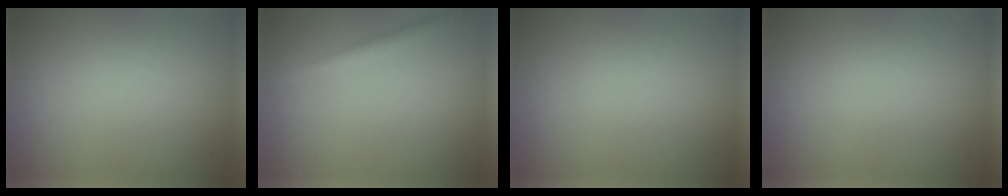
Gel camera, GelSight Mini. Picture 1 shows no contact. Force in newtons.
{"total": 2.2, "press": 2.2, "slide": 0.1}
{"total": 0.0}
{"total": 0.0}